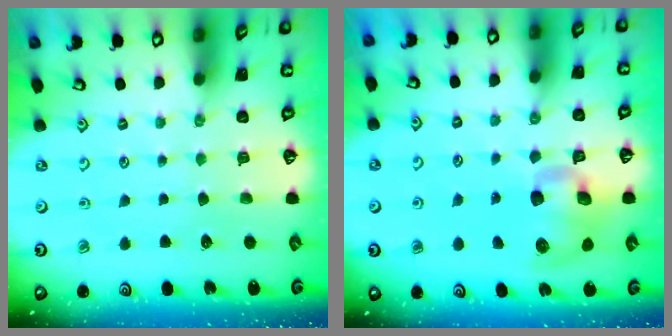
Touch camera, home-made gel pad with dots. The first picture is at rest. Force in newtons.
{"total": 10.5, "press": 10.4, "slide": 1.8}